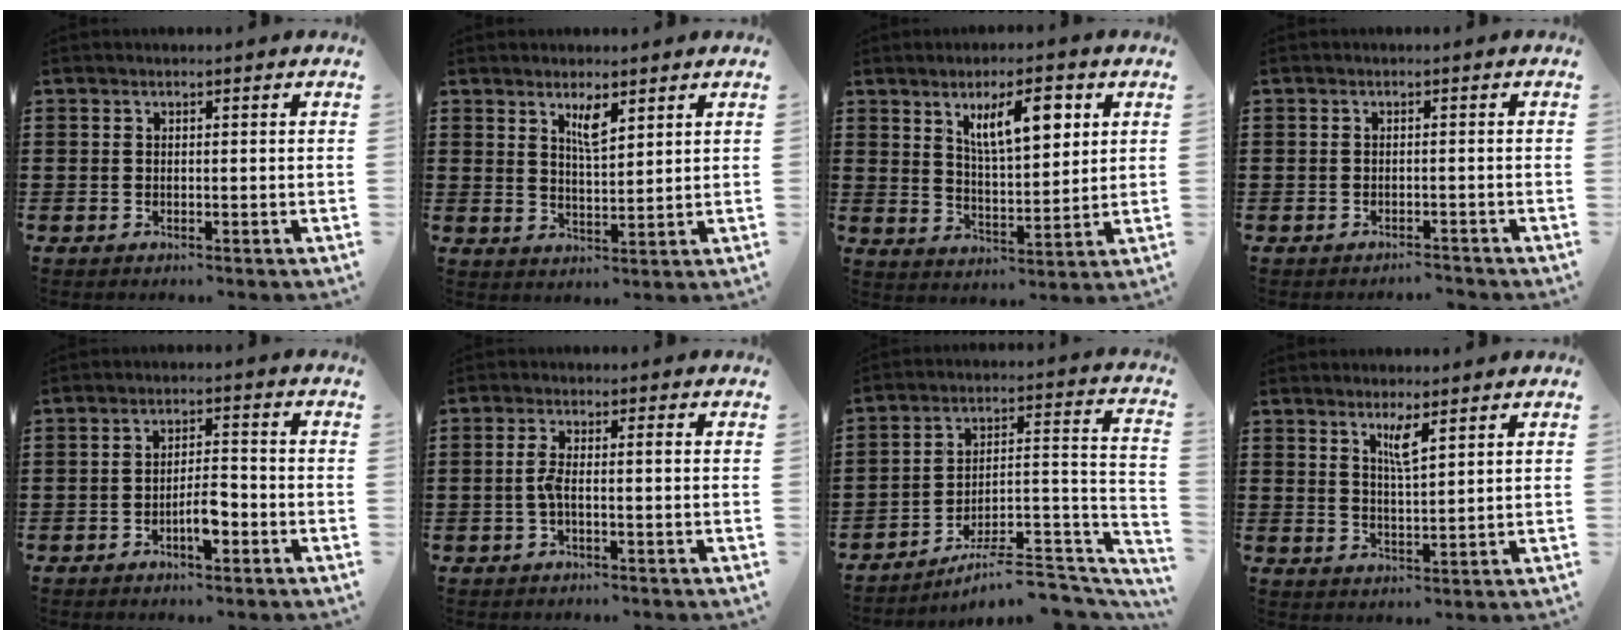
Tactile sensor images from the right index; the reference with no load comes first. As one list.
[{"total": 3.8, "force": [2.4, 1.0, 2.8], "torque": [-0.053, 0.001, 0.039]}, {"total": 9.0, "force": [3.9, 3.1, 7.5], "torque": [-0.131, 0.001, 0.062]}, {"total": 1.5, "force": [-1.5, 0.2, -0.1], "torque": [-0.003, 0.003, -0.034]}, {"total": 4.7, "force": [-2.3, 1.6, 3.8], "torque": [-0.070, 0.008, -0.044]}, {"total": 2.9, "force": [-0.7, 0.2, 2.8], "torque": [-0.067, -0.004, -0.021]}, {"total": 7.5, "force": [-5.9, 2.2, 4.1], "torque": [-0.056, 0.006, -0.109]}, {"total": 3.4, "force": [2.1, 0.4, 2.7], "torque": [-0.050, -0.001, 0.033]}]